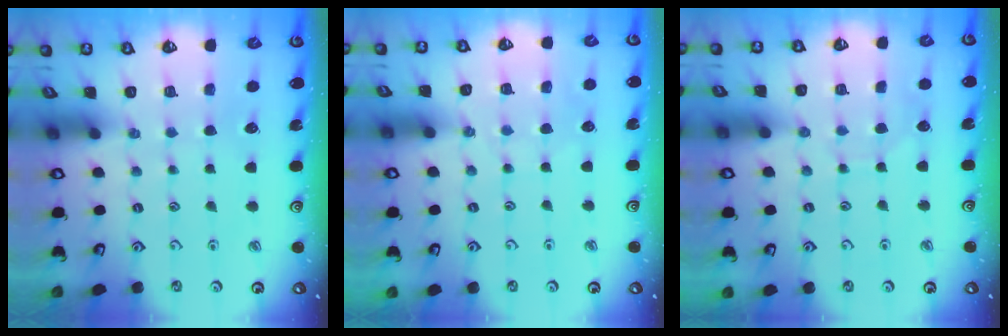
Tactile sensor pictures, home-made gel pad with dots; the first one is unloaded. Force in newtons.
{"total": 4.4, "press": 4.3, "slide": 0.7}
{"total": 3.6, "press": 3.6, "slide": 0.4}